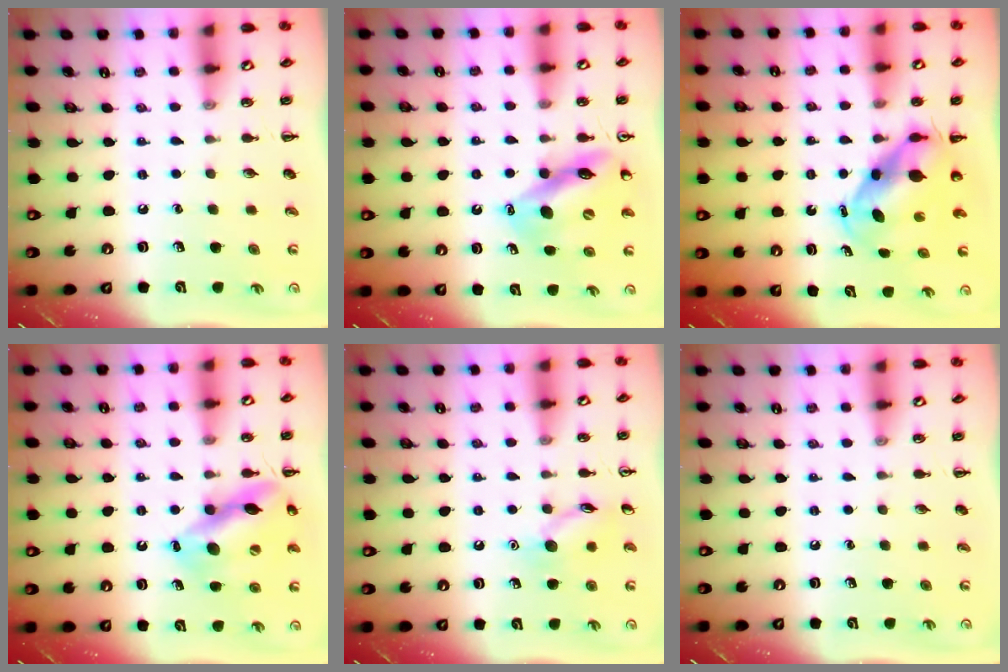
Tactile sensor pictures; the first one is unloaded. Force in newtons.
{"total": 12.1, "press": 11.4, "slide": 4.0}
{"total": 7.1, "press": 6.7, "slide": 2.4}
{"total": 14.4, "press": 14.3, "slide": 1.7}
{"total": 9.3, "press": 9.3, "slide": 0.5}
{"total": 0.0}